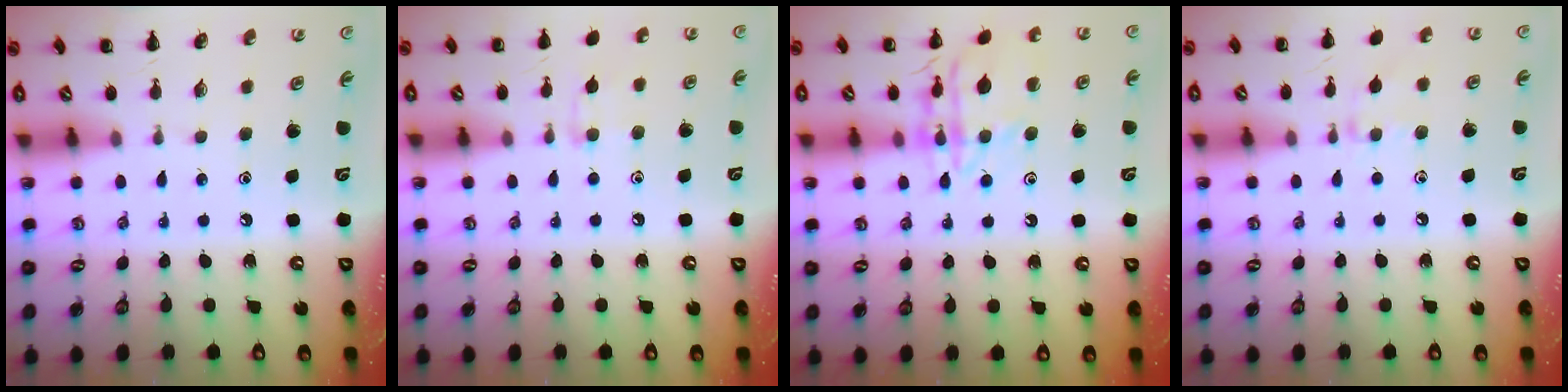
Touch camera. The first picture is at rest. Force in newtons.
{"total": 6.5, "press": 6.1, "slide": 2.2}
{"total": 13.8, "press": 13.8, "slide": 1.0}
{"total": 6.6, "press": 6.2, "slide": 2.0}